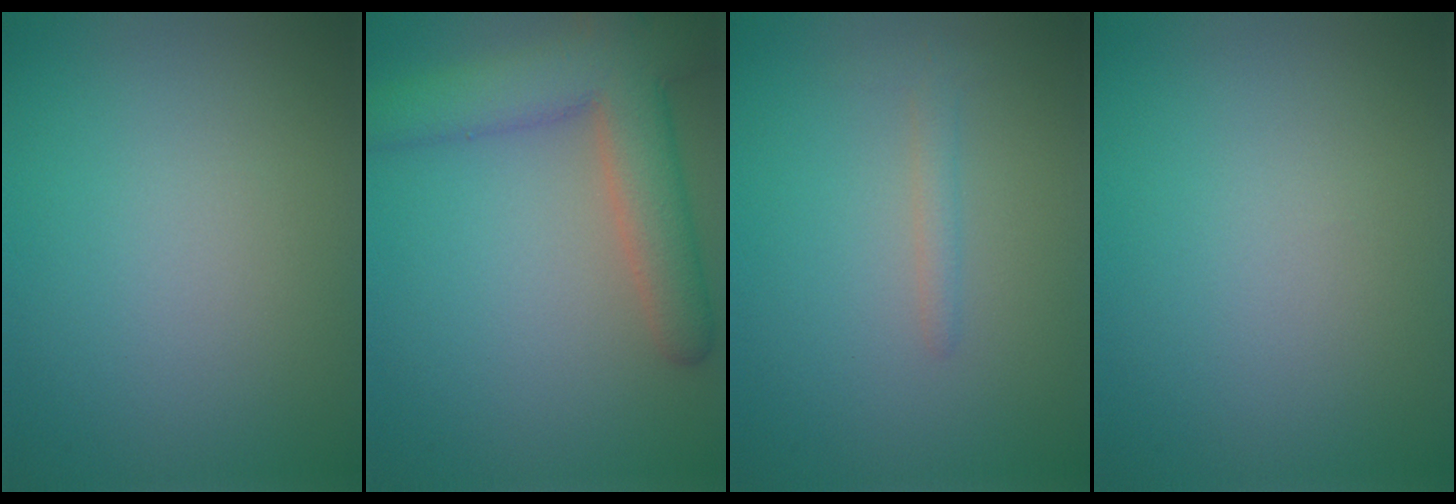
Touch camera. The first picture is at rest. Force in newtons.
{"total": 7.5, "press": 7.4, "slide": 0.7}
{"total": 1.3, "press": 1.3, "slide": 0.1}
{"total": 0.0}